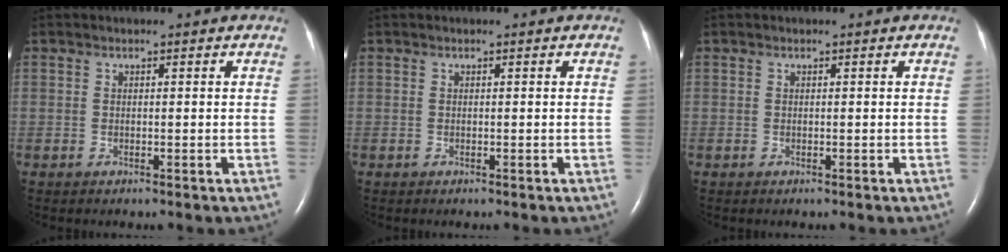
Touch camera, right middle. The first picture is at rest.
{"total": 0.0}
{"total": 0.0}